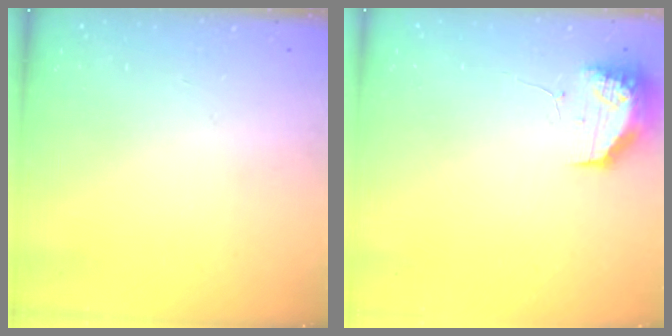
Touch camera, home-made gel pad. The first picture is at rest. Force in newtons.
{"total": 9.7, "press": 9.6, "slide": 1.5}